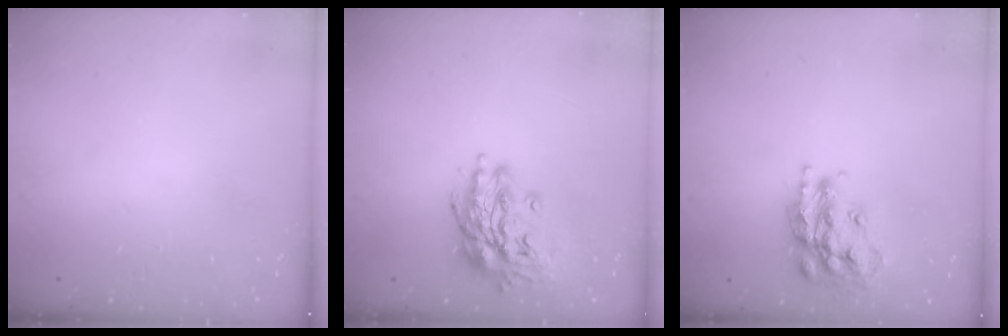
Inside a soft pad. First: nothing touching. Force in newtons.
{"total": 16.0, "press": 15.8, "slide": 2.7}
{"total": 17.0, "press": 16.9, "slide": 1.2}